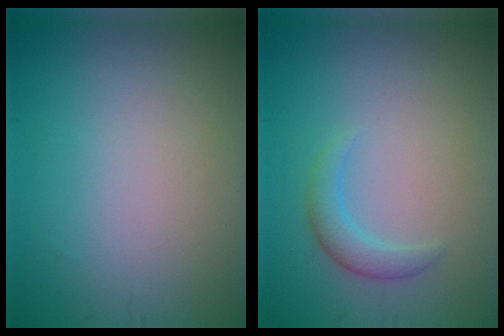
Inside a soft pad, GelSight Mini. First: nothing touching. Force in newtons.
{"total": 1.9, "press": 1.9, "slide": 0.1}